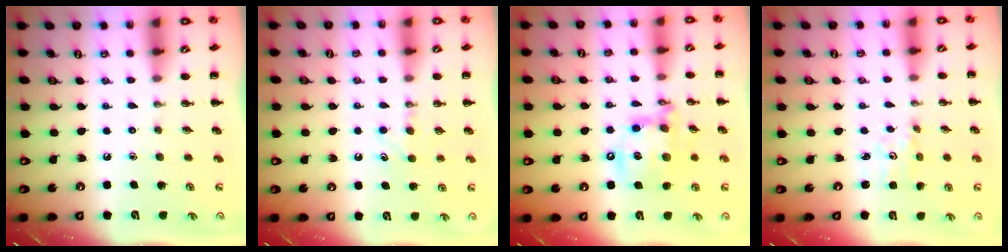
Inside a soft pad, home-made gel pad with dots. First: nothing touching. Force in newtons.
{"total": 4.6, "press": 4.4, "slide": 1.2}
{"total": 14.1, "press": 13.8, "slide": 3.0}
{"total": 1.8, "press": 1.7, "slide": 0.5}